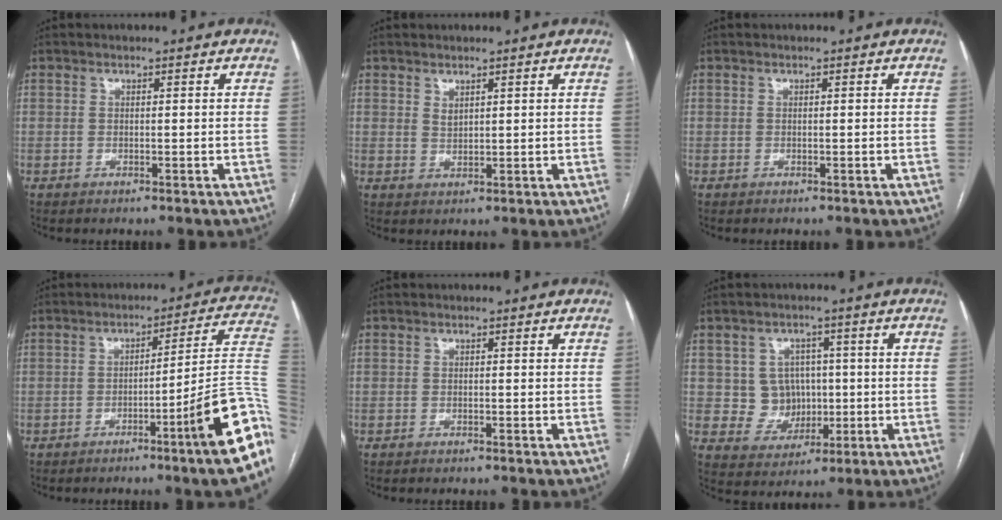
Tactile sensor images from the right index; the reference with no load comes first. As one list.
[{"total": 1.3, "force": [1.0, 0.5, 0.7], "torque": [-0.012, -0.005, 0.025]}, {"total": 0.0}, {"total": 16.1, "force": [-6.1, -0.7, 14.9], "torque": [-0.120, 0.006, -0.085]}, {"total": 1.7, "force": [-1.6, 0.1, 0.7], "torque": [-0.010, -0.001, -0.017]}, {"total": 6.3, "force": [0.5, 6.0, 2.0], "torque": [-0.027, 0.018, 0.020]}]